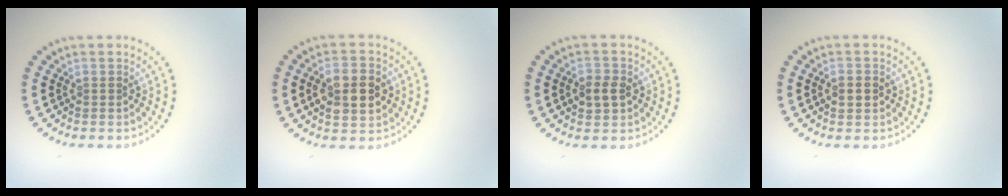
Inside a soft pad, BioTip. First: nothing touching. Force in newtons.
{"total": 4.6, "press": 4.6, "slide": 0.1}
{"total": 2.4, "press": 2.3, "slide": 0.4}
{"total": 2.2, "press": 2.2, "slide": 0.1}